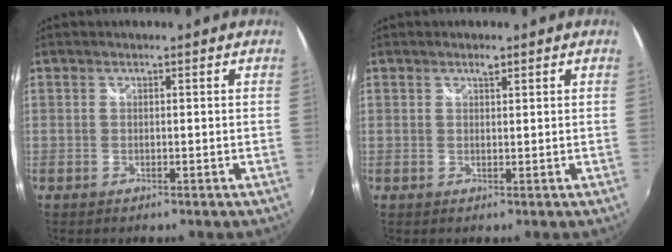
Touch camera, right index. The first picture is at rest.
{"total": 1.1, "force": [0.8, 0.4, 0.7], "torque": [-0.010, 0.003, 0.013]}